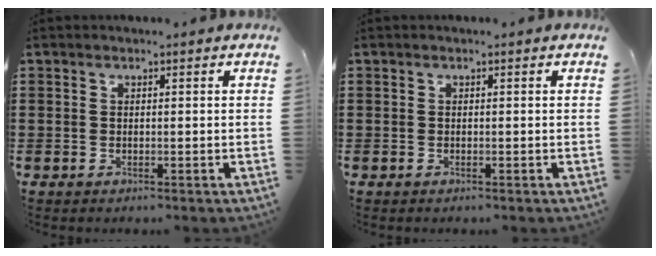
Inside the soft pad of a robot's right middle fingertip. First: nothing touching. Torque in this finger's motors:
{"motor_torque": [-0.02, -0.13, 0.06, -0.01]}